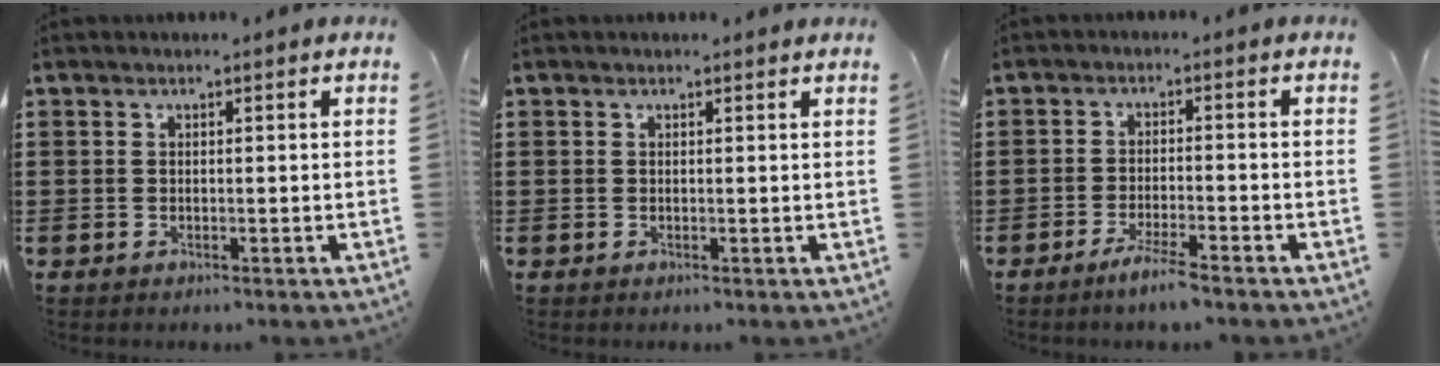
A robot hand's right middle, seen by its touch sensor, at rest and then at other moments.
{"total": 0.0}
{"total": 3.7, "force": [-2.9, 0.1, 2.3], "torque": [-0.044, -0.004, -0.052]}